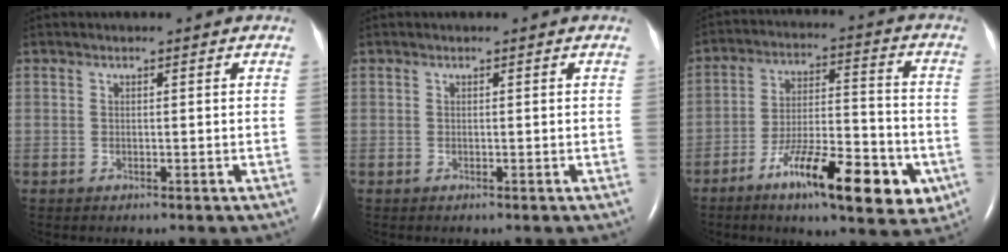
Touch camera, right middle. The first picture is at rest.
{"total": 0.0}
{"total": 16.7, "force": [-8.0, 4.1, 14.1], "torque": [-0.202, 0.002, -0.119]}